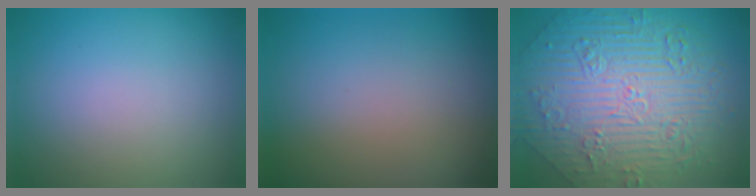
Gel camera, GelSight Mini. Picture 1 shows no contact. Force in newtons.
{"total": 0.0}
{"total": 10.1, "press": 7.6, "slide": 6.6}